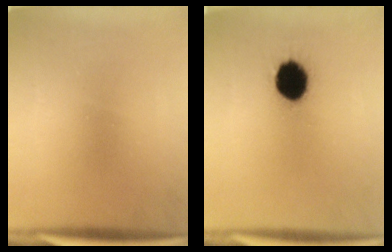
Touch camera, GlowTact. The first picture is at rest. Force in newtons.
{"total": 11.1}